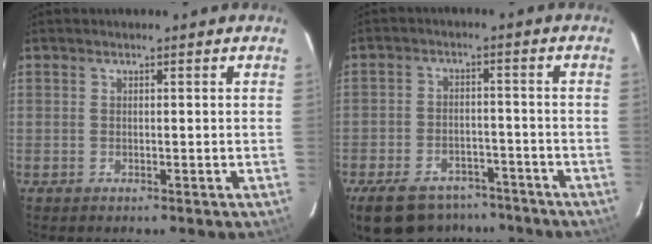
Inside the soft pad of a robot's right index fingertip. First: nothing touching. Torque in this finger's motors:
{"motor_torque": [1.28, -0.87, 0.54, 0.09]}